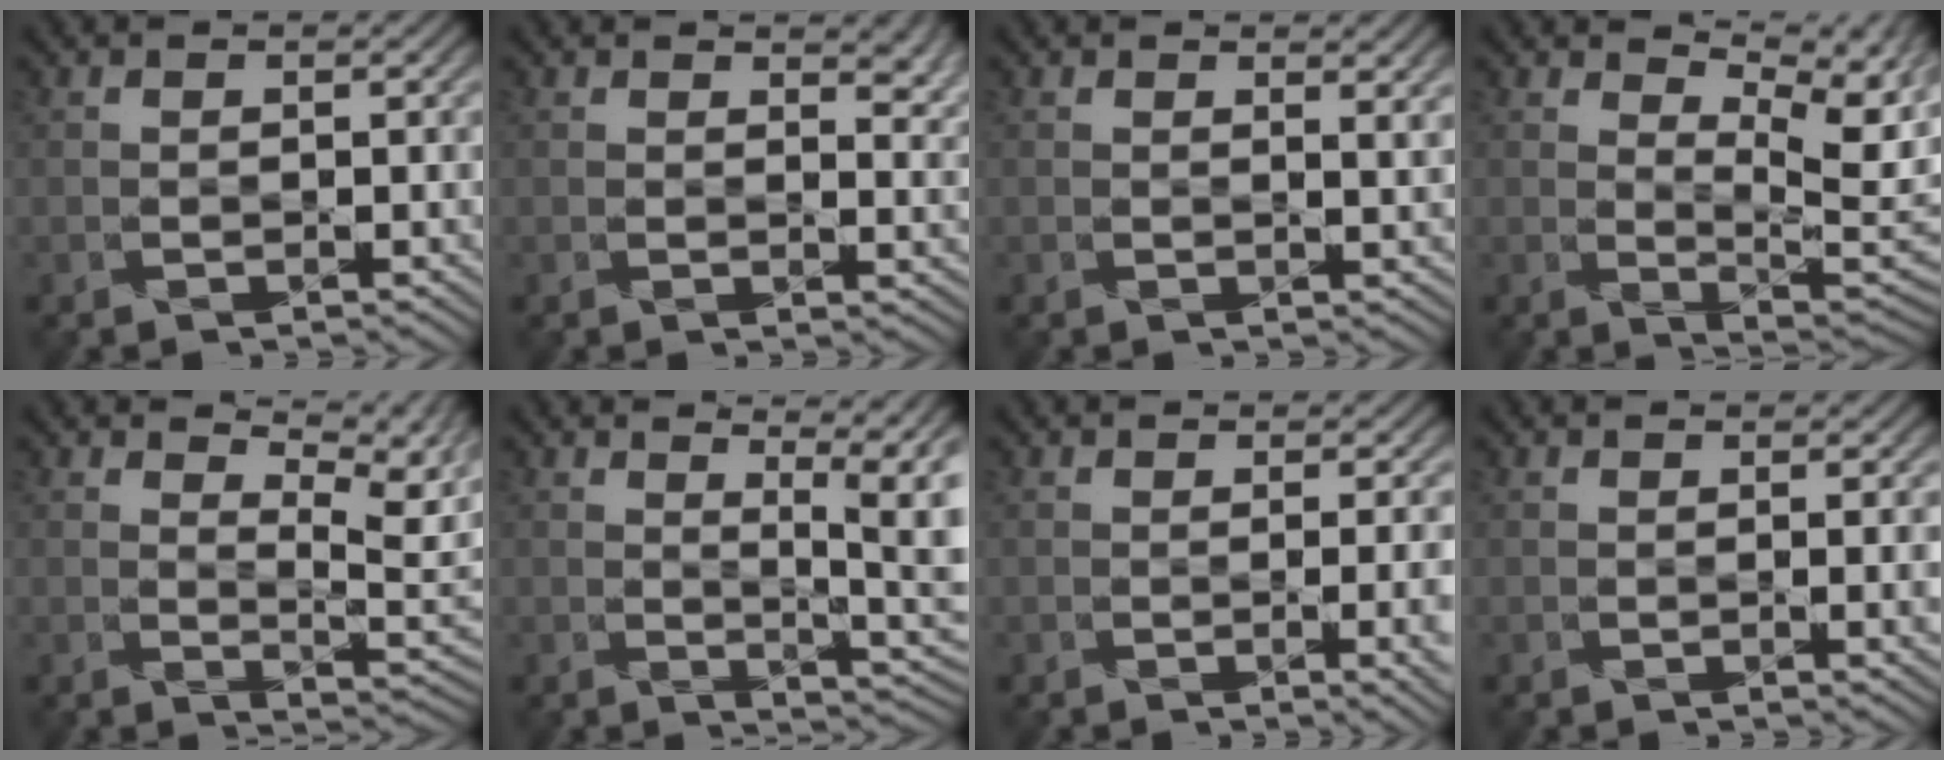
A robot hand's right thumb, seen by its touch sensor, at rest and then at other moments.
{"total": 3.3, "force": [2.1, 1.5, 2.1], "torque": [-0.031, -0.006, 0.034]}
{"total": 1.4, "force": [1.1, 0.0, 0.9], "torque": [-0.019, -0.003, 0.021]}
{"total": 7.7, "force": [3.4, 2.8, 6.3], "torque": [-0.117, 0.001, 0.060]}
{"total": 7.1, "force": [3.7, 2.5, 5.5], "torque": [-0.100, 0.001, 0.060]}
{"total": 6.8, "force": [2.6, 2.0, 6.0], "torque": [-0.075, 0.008, 0.035]}
{"total": 3.4, "force": [-0.6, 0.7, 3.3], "torque": [-0.045, -0.004, -0.006]}
{"total": 1.5, "force": [0.1, 0.0, 1.5], "torque": [-0.023, -0.002, 0.003]}